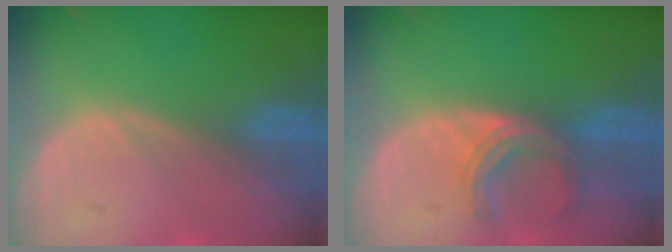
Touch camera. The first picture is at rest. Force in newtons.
{"total": 4.9, "press": 4.5, "slide": 1.9}